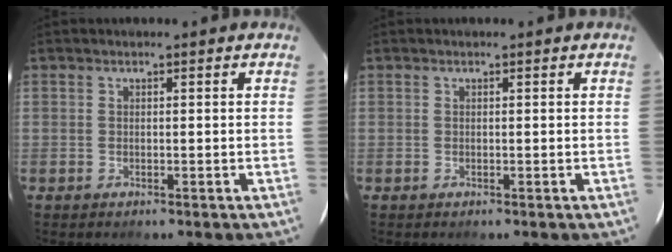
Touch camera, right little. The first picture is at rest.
{"total": 0.0}